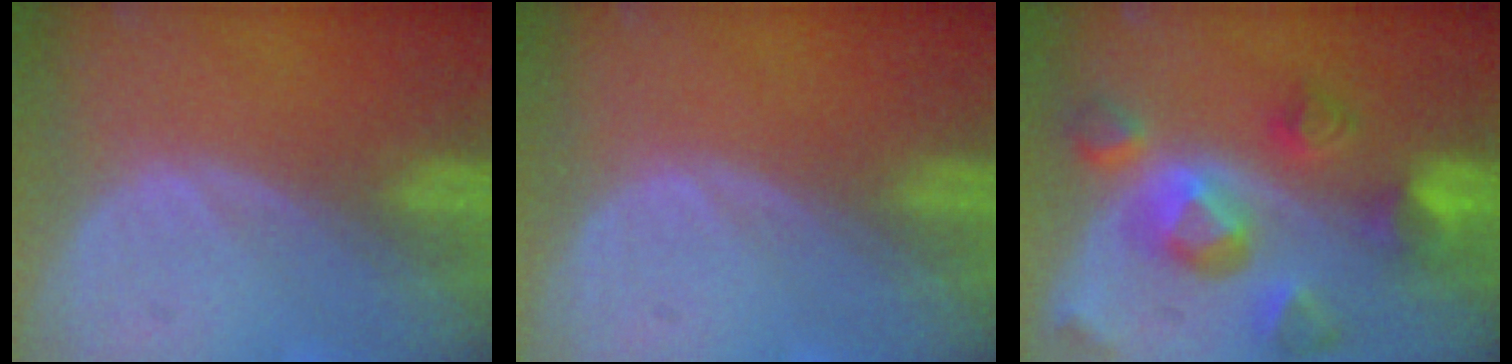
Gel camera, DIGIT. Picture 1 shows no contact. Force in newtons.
{"total": 0.0}
{"total": 10.2, "press": 9.0, "slide": 4.8}